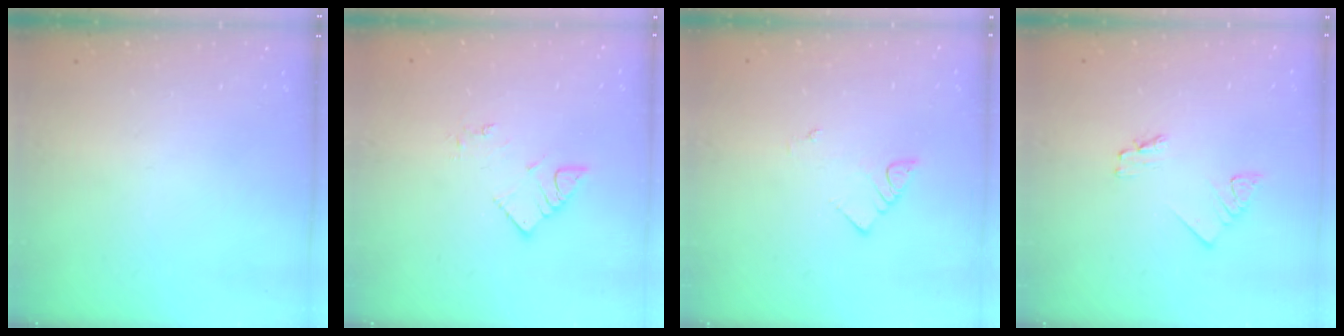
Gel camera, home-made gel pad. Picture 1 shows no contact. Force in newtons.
{"total": 3.9, "press": 3.9, "slide": 0.2}
{"total": 2.6, "press": 2.6, "slide": 0.2}
{"total": 2.1, "press": 2.1, "slide": 0.2}